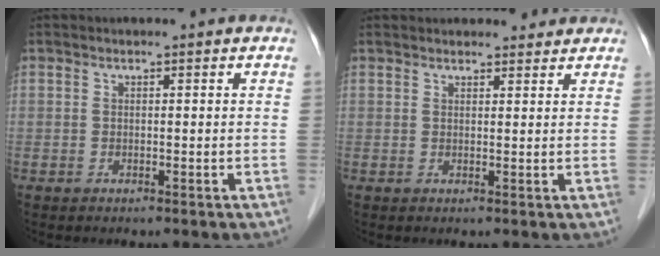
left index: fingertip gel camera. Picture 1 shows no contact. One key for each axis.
{"total": 5.3, "fx": 4.9, "fy": 1.5, "fz": 1.0, "tx": -0.004, "ty": 0.022, "tz": 0.060}